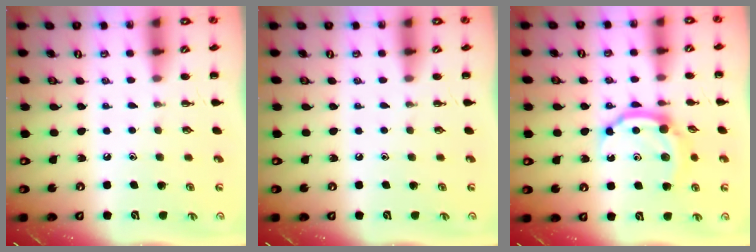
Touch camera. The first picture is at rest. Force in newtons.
{"total": 0.0}
{"total": 9.9, "press": 9.9, "slide": 0.9}